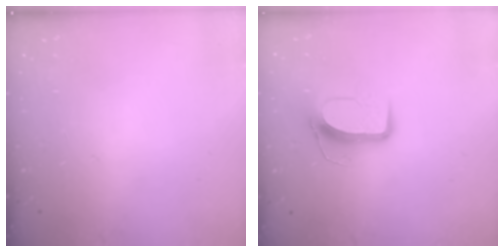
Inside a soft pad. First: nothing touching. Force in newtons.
{"total": 9.9, "press": 9.9, "slide": 0.3}